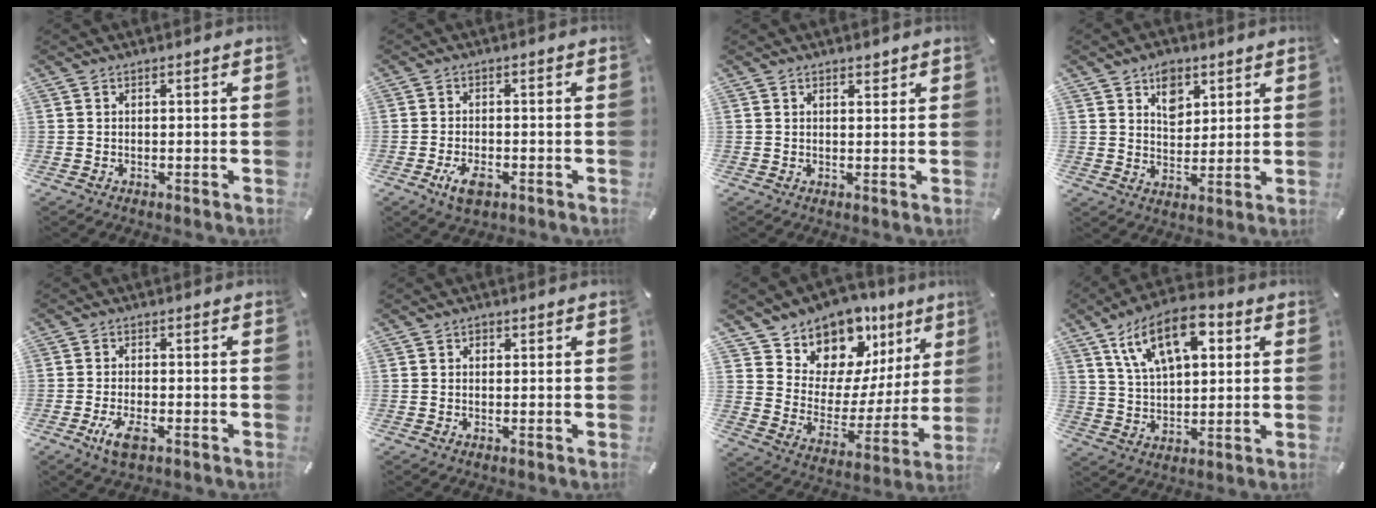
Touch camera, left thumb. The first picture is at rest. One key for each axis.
{"total": 4.8, "fx": -2.2, "fy": 2.7, "fz": 3.4, "tx": -0.081, "ty": 0.003, "tz": -0.043}
{"total": 1.4, "fx": 1.0, "fy": 0.8, "fz": 0.6, "tx": -0.004, "ty": -0.002, "tz": 0.017}
{"total": 7.0, "fx": 3.9, "fy": 5.1, "fz": 2.8, "tx": -0.033, "ty": -0.016, "tz": 0.066}
{"total": 4.9, "fx": -2.2, "fy": 2.0, "fz": 3.9, "tx": -0.086, "ty": -0.002, "tz": -0.041}
{"total": 0.9, "fx": 0.2, "fy": 0.8, "fz": 0.3, "tx": 0.003, "ty": 0.002, "tz": 0.001}
{"total": 12.2, "fx": 10.6, "fy": 6.1, "fz": -0.4, "tx": -0.010, "ty": -0.128, "tz": 0.190}
{"total": 15.0, "fx": 6.9, "fy": 8.0, "fz": 10.6, "tx": -0.189, "ty": -0.008, "tz": 0.122}